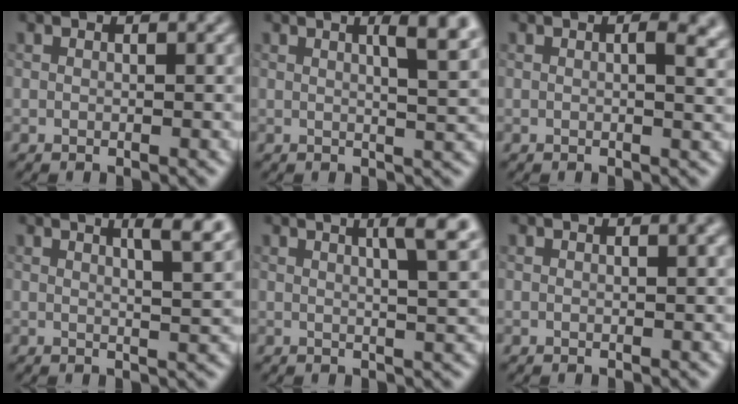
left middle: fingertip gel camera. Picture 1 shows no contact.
{"total": 5.1, "force": [1.9, 1.3, 4.5], "torque": [-0.046, 0.010, 0.021]}
{"total": 2.8, "force": [0.7, 0.9, 2.6], "torque": [-0.034, 0.000, 0.008]}
{"total": 4.6, "force": [2.5, 1.0, 3.8], "torque": [-0.040, 0.007, 0.029]}
{"total": 4.8, "force": [2.1, 1.0, 4.2], "torque": [-0.046, 0.010, 0.023]}
{"total": 1.3, "force": [0.5, 0.3, 1.1], "torque": [-0.013, 0.006, 0.006]}